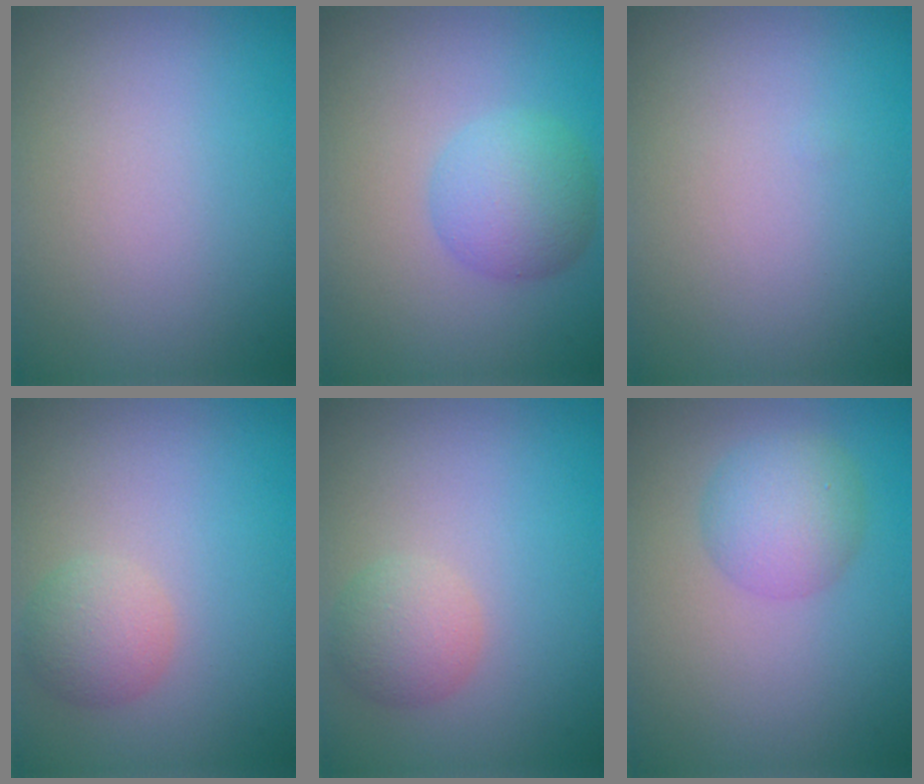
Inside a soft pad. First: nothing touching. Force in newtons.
{"total": 4.0, "press": 4.0, "slide": 0.1}
{"total": 0.0}
{"total": 2.7, "press": 2.7, "slide": 0.1}
{"total": 2.7, "press": 2.7, "slide": 0.1}
{"total": 3.7, "press": 3.7, "slide": 0.1}